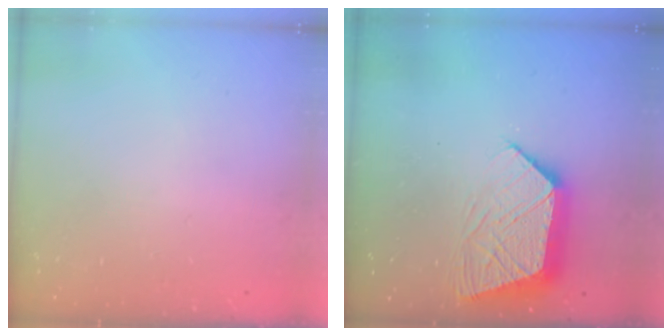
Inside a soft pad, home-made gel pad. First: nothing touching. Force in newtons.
{"total": 11.9, "press": 11.8, "slide": 0.9}